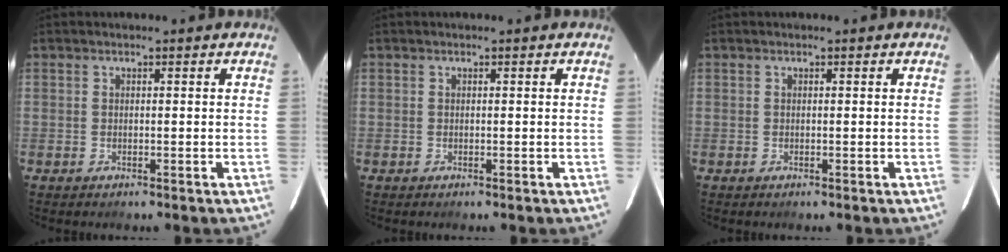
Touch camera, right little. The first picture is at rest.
{"total": 0.0}
{"total": 0.0}